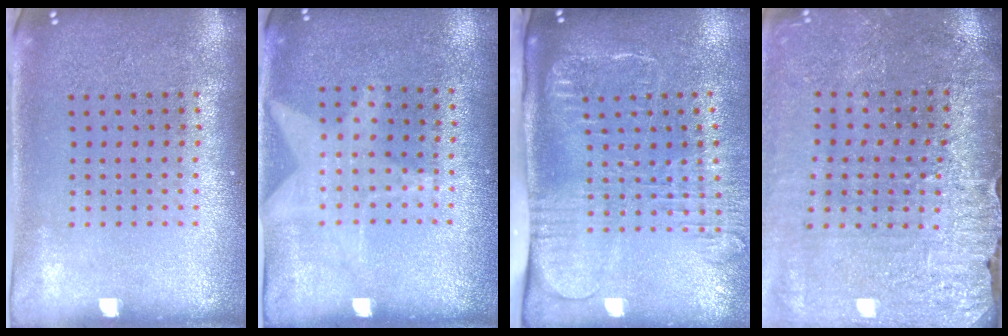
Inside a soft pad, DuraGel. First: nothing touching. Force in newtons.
{"total": 1.3, "press": 0.9, "slide": 0.9}
{"total": 2.7, "press": 2.1, "slide": 1.7}
{"total": 3.2, "press": 3.2, "slide": 0.5}